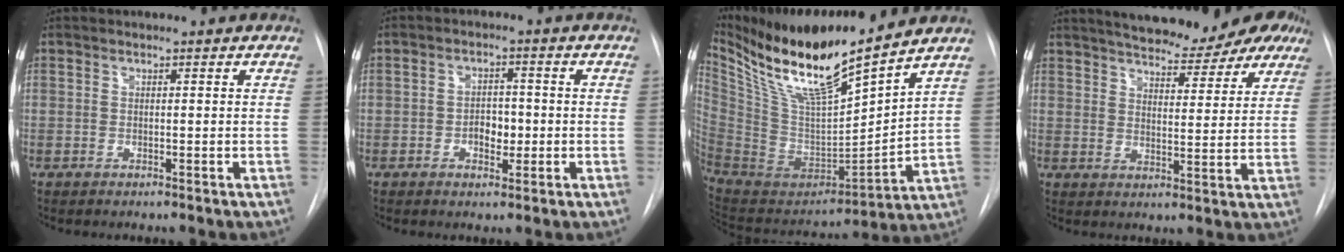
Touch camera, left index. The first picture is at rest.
{"total": 3.5, "force": [-0.8, 2.2, 2.6], "torque": [-0.035, 0.003, -0.011]}
{"total": 20.0, "force": [15.1, 2.0, 12.8], "torque": [-0.241, -0.019, 0.288]}
{"total": 21.0, "force": [17.9, 5.4, 9.5], "torque": [-0.146, 0.002, 0.218]}